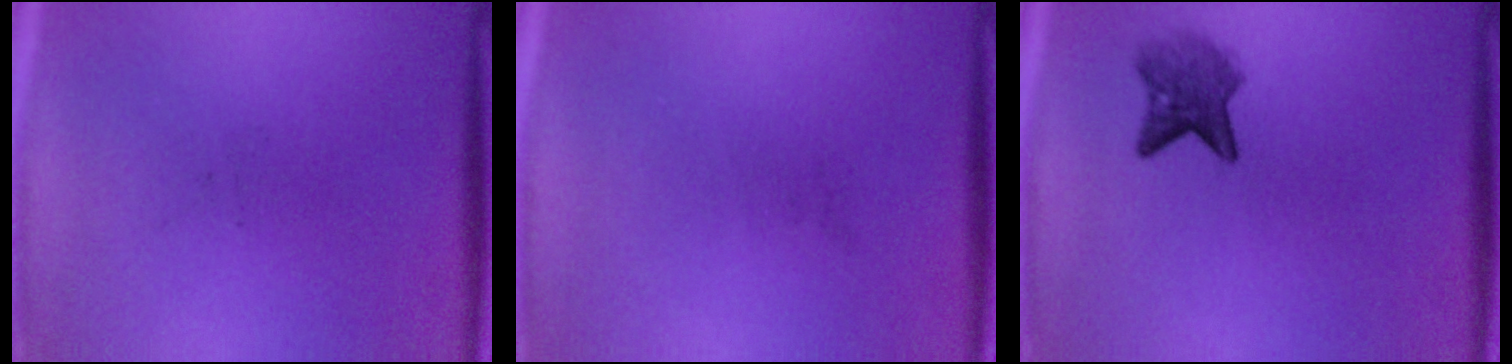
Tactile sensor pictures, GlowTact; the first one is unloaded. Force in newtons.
{"total": 0.0}
{"total": 4.0}